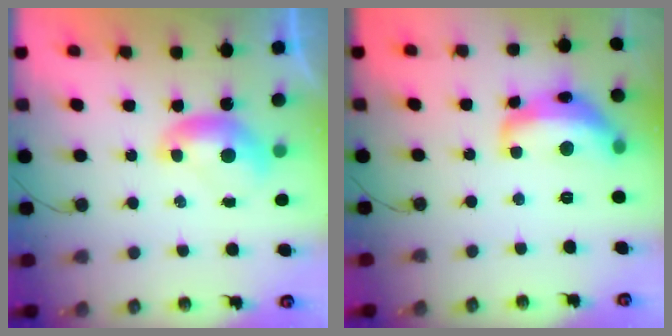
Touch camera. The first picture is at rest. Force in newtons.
{"total": 9.2, "press": 9.2, "slide": 0.6}